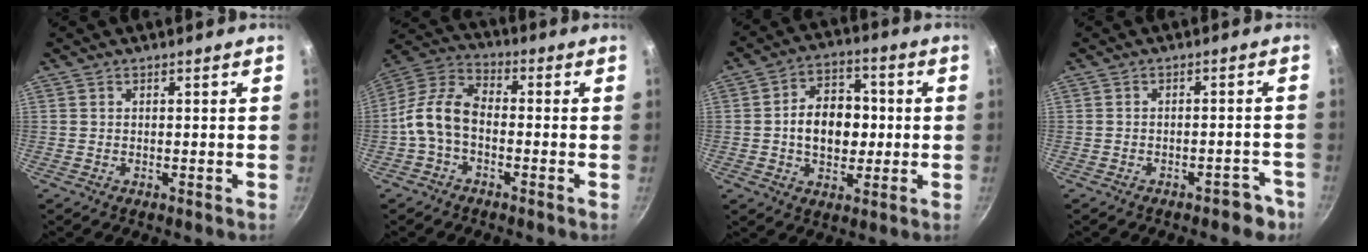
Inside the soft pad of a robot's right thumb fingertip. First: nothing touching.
{"total": 10.4, "force": [-2.0, 6.4, 7.9], "torque": [-0.158, 0.036, -0.050]}
{"total": 11.9, "force": [-0.2, 8.3, 8.6], "torque": [-0.101, 0.020, -0.007]}
{"total": 4.5, "force": [-3.3, 2.1, 2.2], "torque": [-0.015, 0.035, -0.038]}